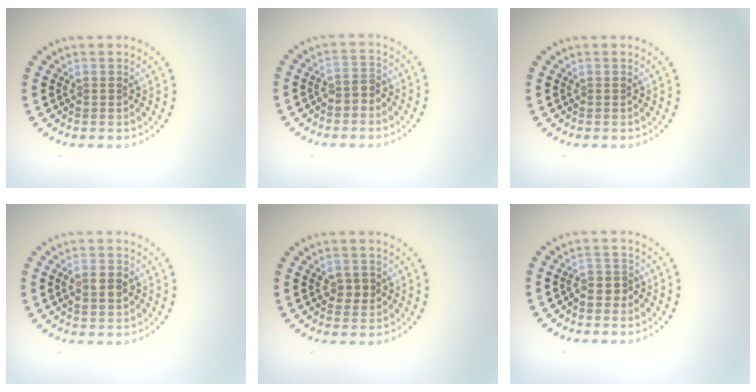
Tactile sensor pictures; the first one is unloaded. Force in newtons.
{"total": 1.8, "press": 1.6, "slide": 0.9}
{"total": 0.0}
{"total": 2.3, "press": 2.3, "slide": 0.3}
{"total": 1.9, "press": 1.9, "slide": 0.4}
{"total": 1.5, "press": 1.2, "slide": 0.9}